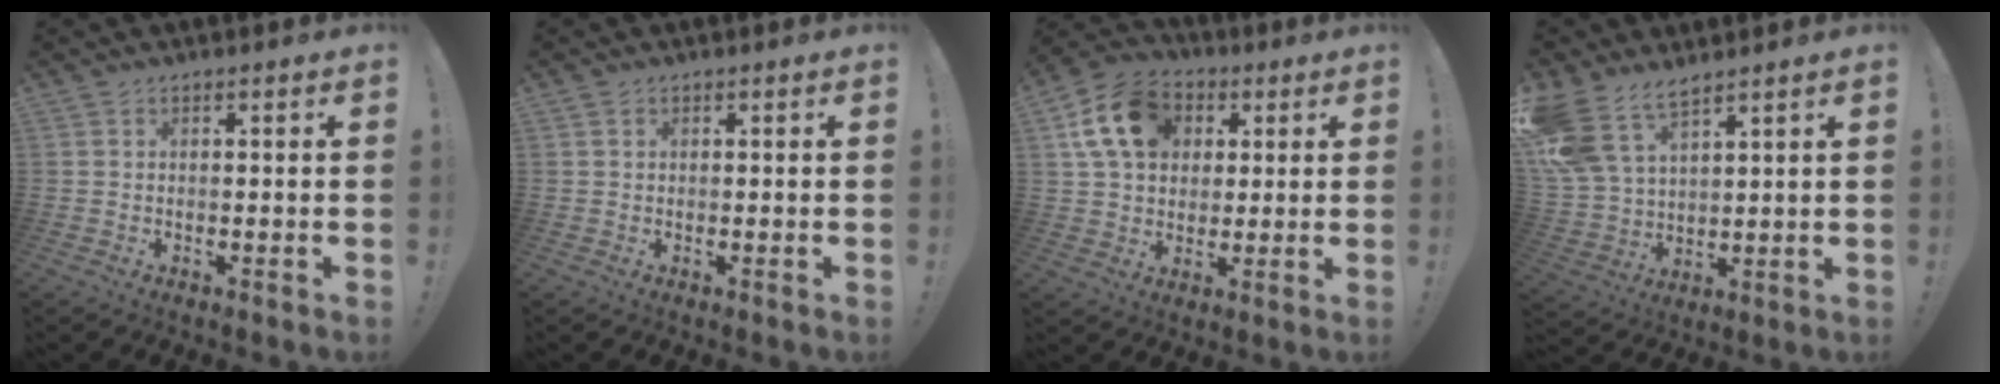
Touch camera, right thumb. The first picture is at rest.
{"total": 0.5, "force": [0.3, 0.4, 0.0], "torque": [0.007, -0.003, 0.004]}
{"total": 15.8, "force": [5.0, 12.3, 8.6], "torque": [-0.134, -0.004, 0.100]}
{"total": 12.3, "force": [8.8, 6.0, 6.2], "torque": [-0.142, -0.051, 0.171]}